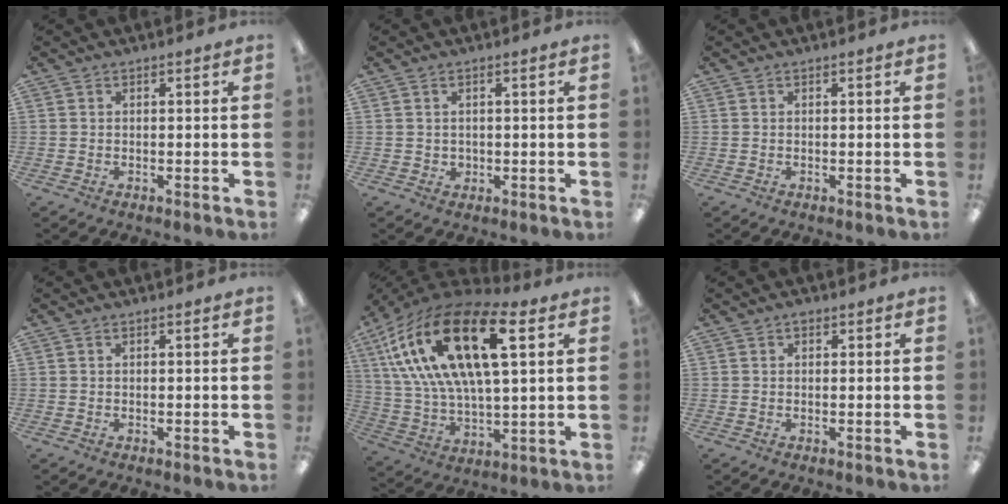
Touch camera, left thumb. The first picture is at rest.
{"total": 1.4, "force": [0.5, 1.2, 0.5], "torque": [-0.012, 0.004, 0.008]}
{"total": 0.0}
{"total": 0.0}
{"total": 25.1, "force": [11.1, 11.0, 19.6], "torque": [-0.385, -0.034, 0.181]}
{"total": 1.2, "force": [0.6, 0.8, 0.6], "torque": [-0.005, -0.001, 0.009]}